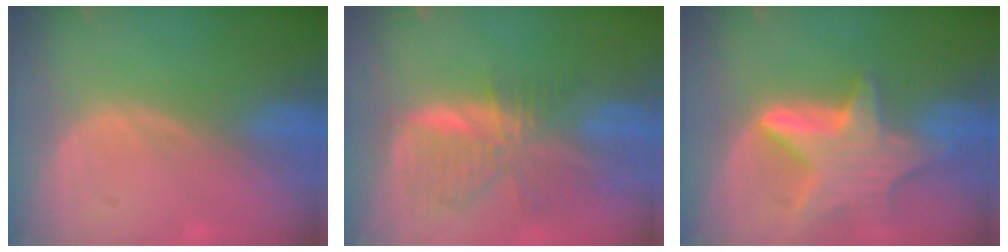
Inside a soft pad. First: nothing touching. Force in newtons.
{"total": 8.7, "press": 7.5, "slide": 4.3}
{"total": 9.0, "press": 9.0, "slide": 0.6}